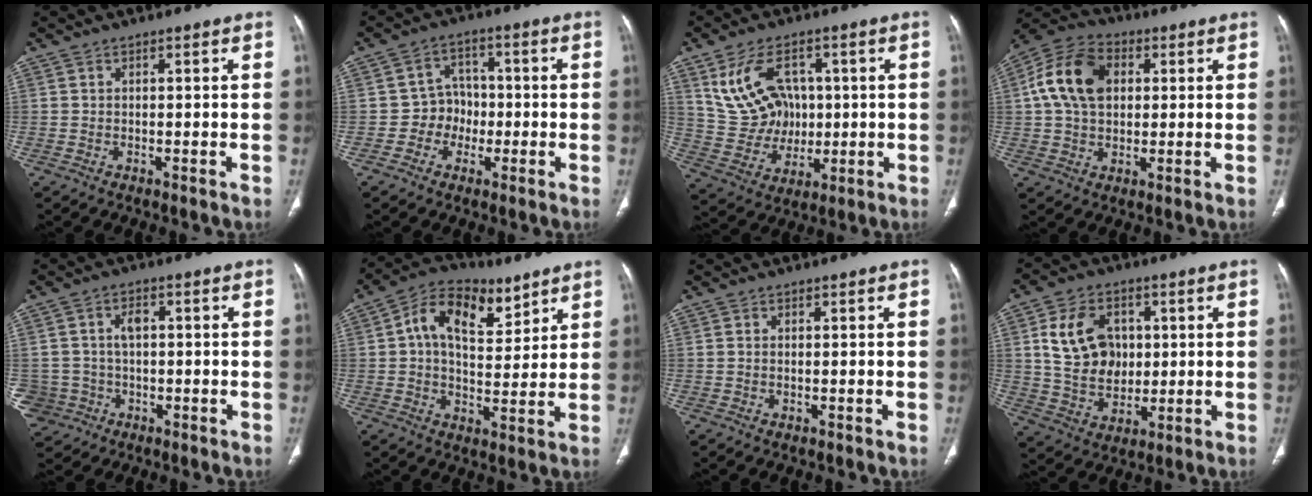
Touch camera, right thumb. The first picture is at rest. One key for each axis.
{"total": 5.9, "fx": -1.5, "fy": 5.5, "fz": 1.7, "tx": 0.015, "ty": 0.020, "tz": -0.033}
{"total": 13.1, "fx": 3.7, "fy": 10.0, "fz": 7.6, "tx": -0.105, "ty": -0.004, "tz": 0.084}
{"total": 13.5, "fx": 2.6, "fy": 9.4, "fz": 9.3, "tx": -0.160, "ty": 0.016, "tz": 0.037}
{"total": 7.9, "fx": -1.7, "fy": 7.5, "fz": 2.0, "tx": -0.035, "ty": 0.022, "tz": -0.018}
{"total": 13.2, "fx": 5.7, "fy": 7.9, "fz": 8.9, "tx": -0.117, "ty": -0.005, "tz": 0.094}
{"total": 0.5, "fx": -0.1, "fy": 0.2, "fz": 0.5, "tx": -0.017, "ty": -0.004, "tz": -0.002}
{"total": 13.4, "fx": 2.8, "fy": 10.3, "fz": 8.0, "tx": -0.111, "ty": -0.005, "tz": 0.058}